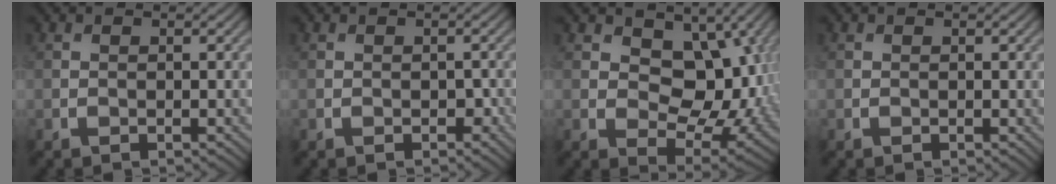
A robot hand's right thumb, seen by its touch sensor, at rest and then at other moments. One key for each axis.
{"total": 0.9, "fx": -0.3, "fy": 0.6, "fz": 0.6, "tx": -0.007, "ty": -0.005, "tz": -0.004}
{"total": 9.8, "fx": 2.2, "fy": 6.5, "fz": 7.0, "tx": -0.106, "ty": -0.014, "tz": 0.029}
{"total": 0.0}